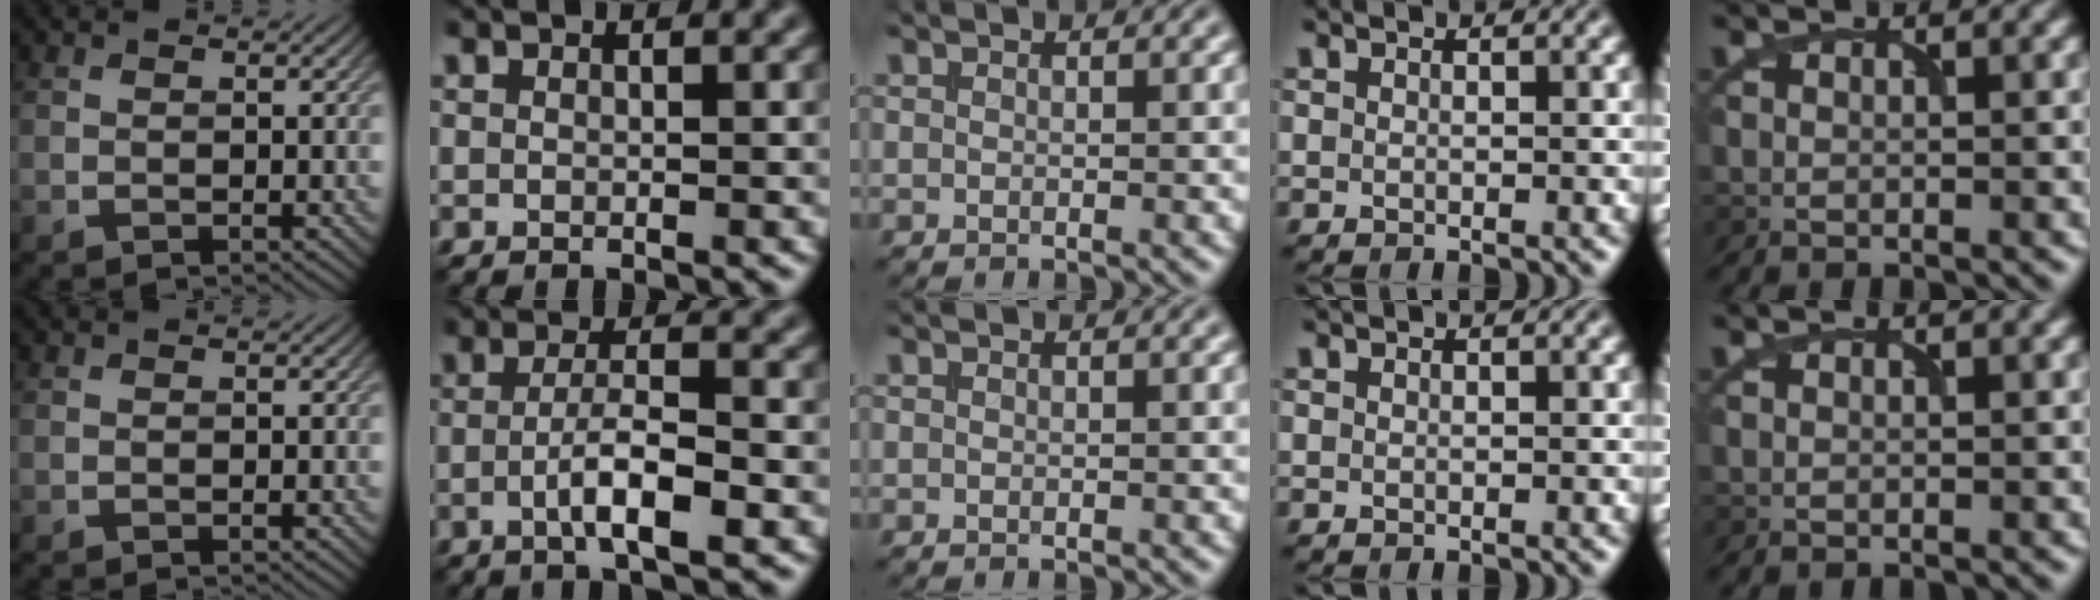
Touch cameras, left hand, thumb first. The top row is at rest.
{"index": {"total": 4.2, "force": [-1.1, 0.9, 3.9], "torque": [-0.069, 0.002, -0.021]}}